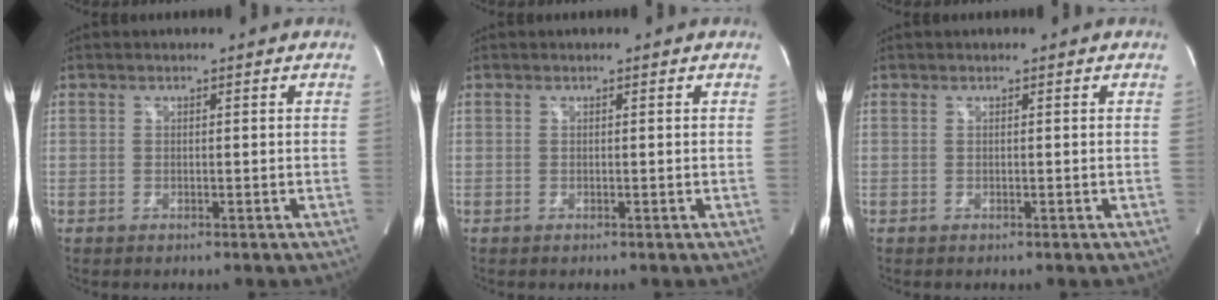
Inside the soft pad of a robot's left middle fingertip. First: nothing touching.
{"total": 0.0}
{"total": 0.0}